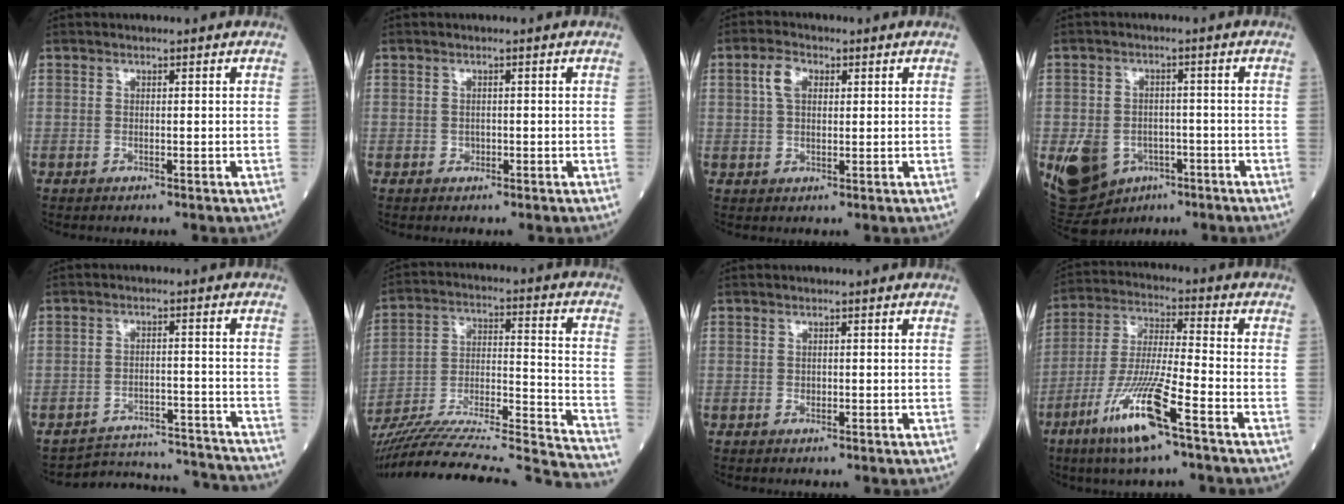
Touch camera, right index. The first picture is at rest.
{"total": 0.7, "force": [-0.2, 0.6, 0.2], "torque": [-0.003, 0.002, -0.003]}
{"total": 3.8, "force": [1.3, 2.2, 2.8], "torque": [-0.062, 0.011, 0.027]}
{"total": 14.2, "force": [-5.5, 11.2, 6.8], "torque": [-0.161, 0.003, -0.076]}
{"total": 14.1, "force": [-14.0, 1.2, 0.2], "torque": [0.009, 0.026, -0.180]}
{"total": 32.5, "force": [-30.2, 0.2, 12.2], "torque": [-0.157, -0.031, -0.442]}
{"total": 0.5, "force": [-0.1, 0.5, 0.3], "torque": [0.000, 0.001, -0.001]}
{"total": 13.1, "force": [-7.1, 0.5, 11.0], "torque": [-0.227, -0.025, -0.136]}